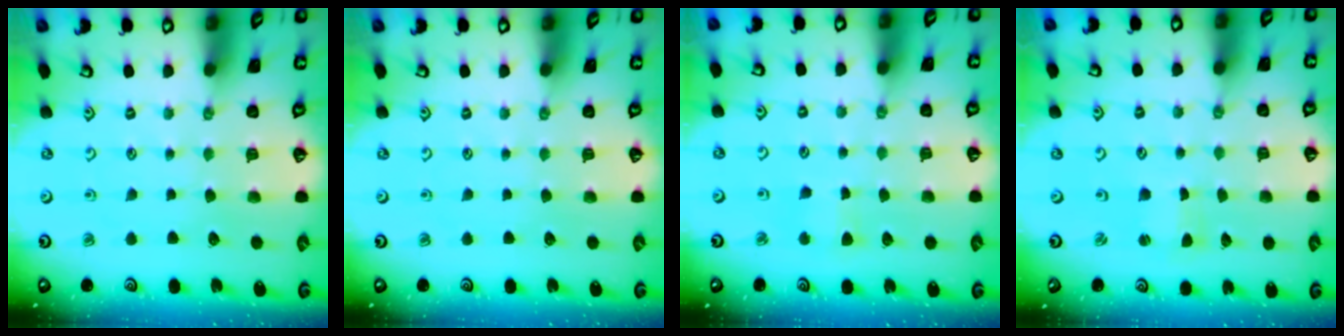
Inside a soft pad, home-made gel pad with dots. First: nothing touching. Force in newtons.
{"total": 0.0}
{"total": 2.9, "press": 2.9, "slide": 0.5}
{"total": 1.1, "press": 1.1, "slide": 0.1}